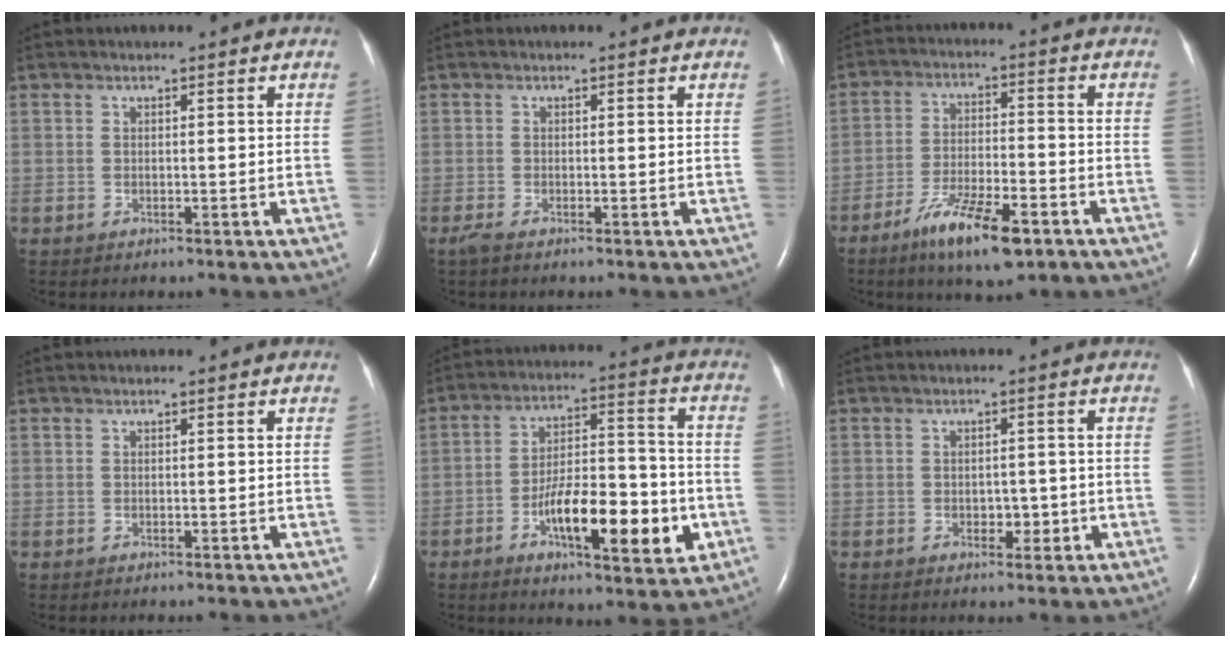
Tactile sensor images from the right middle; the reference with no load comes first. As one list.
[{"total": 1.0, "force": [-0.8, 0.1, 0.7], "torque": [-0.025, -0.007, -0.019]}, {"total": 10.6, "force": [-6.5, 2.1, 8.1], "torque": [-0.152, -0.017, -0.109]}, {"total": 0.0}, {"total": 15.0, "force": [-5.2, 4.2, 13.5], "torque": [-0.218, 0.008, -0.080]}, {"total": 2.6, "force": [-0.8, 1.6, 1.9], "torque": [-0.024, 0.004, -0.006]}]